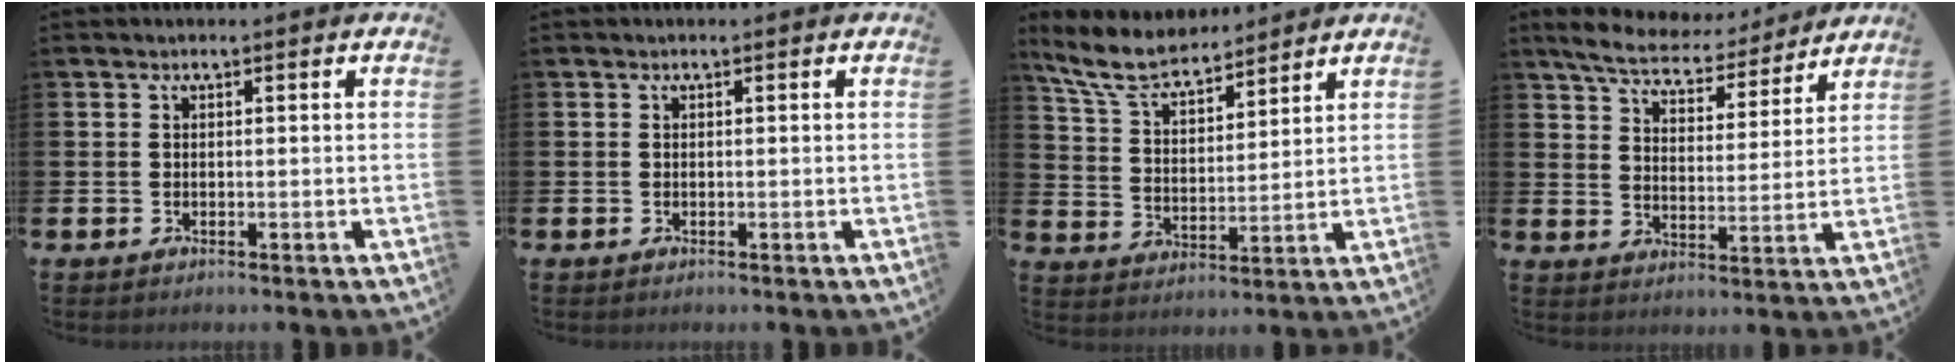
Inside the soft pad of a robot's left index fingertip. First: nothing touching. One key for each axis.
{"total": 0.0}
{"total": 7.3, "fx": 6.7, "fy": 1.8, "fz": 2.4, "tx": -0.079, "ty": -0.033, "tz": 0.121}
{"total": 7.0, "fx": 6.6, "fy": 1.6, "fz": 1.8, "tx": -0.064, "ty": -0.041, "tz": 0.116}